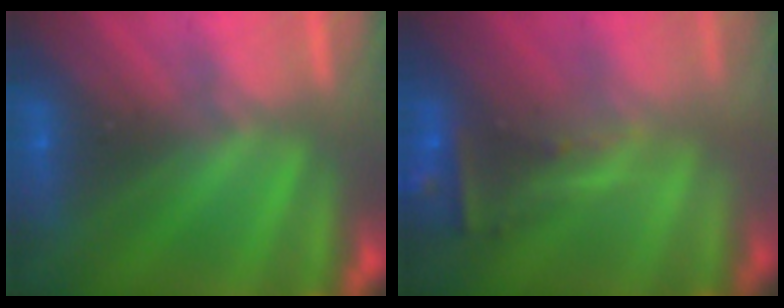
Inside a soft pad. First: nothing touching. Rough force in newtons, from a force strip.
{"total": 2.5}